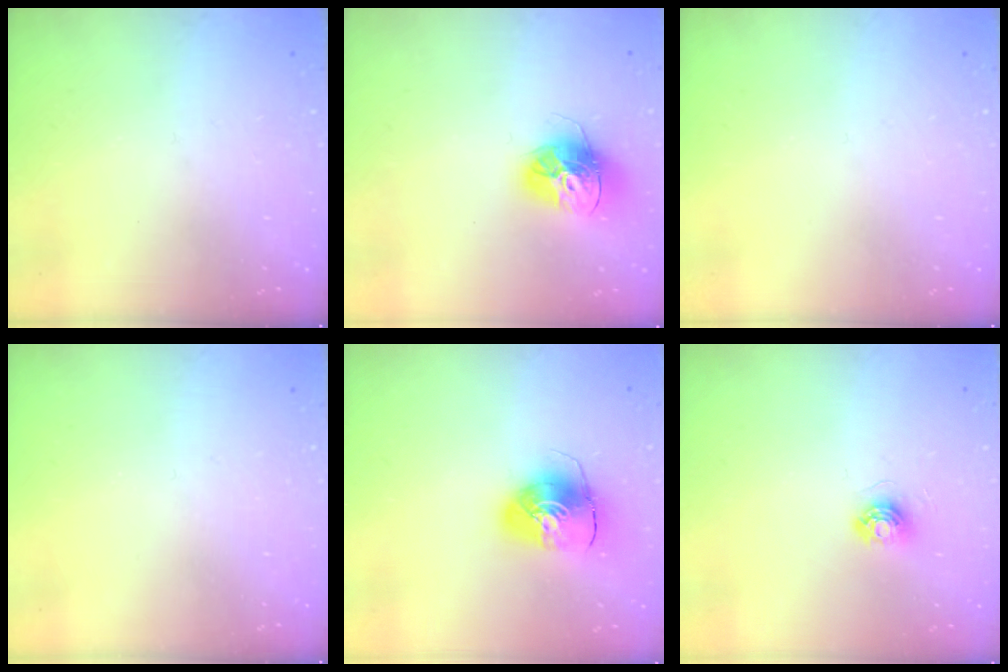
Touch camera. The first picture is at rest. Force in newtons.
{"total": 14.5, "press": 14.4, "slide": 1.5}
{"total": 0.0}
{"total": 0.0}
{"total": 10.1, "press": 10.1, "slide": 0.7}
{"total": 5.6, "press": 5.6, "slide": 0.3}